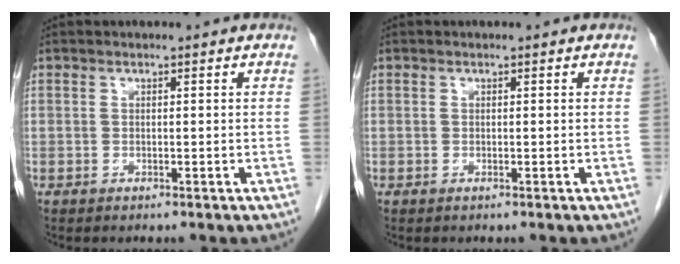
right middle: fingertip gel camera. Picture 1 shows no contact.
{"total": 0.0}